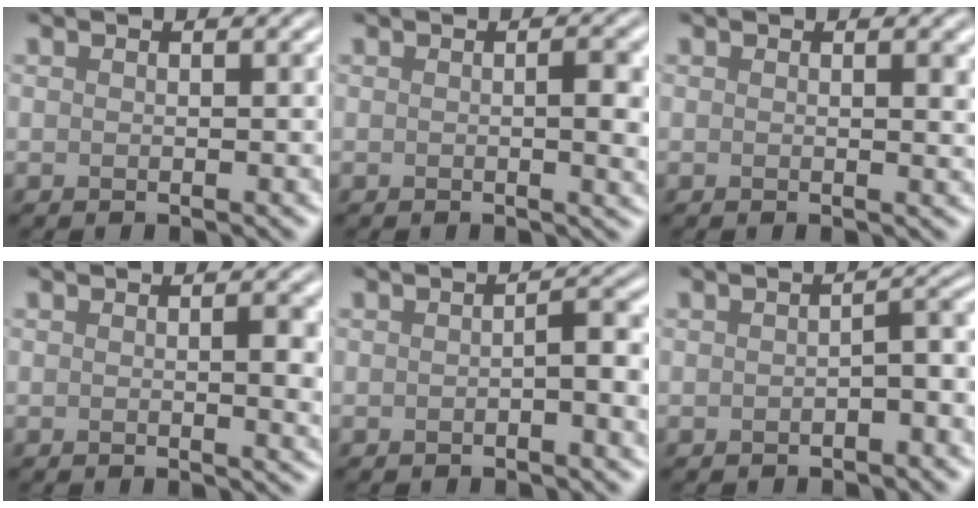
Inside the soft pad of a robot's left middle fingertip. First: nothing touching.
{"total": 2.9, "force": [0.1, 0.6, 2.8], "torque": [-0.039, -0.001, 0.000]}
{"total": 1.2, "force": [0.3, 0.3, 1.1], "torque": [-0.012, -0.002, 0.003]}
{"total": 2.6, "force": [0.2, 0.6, 2.5], "torque": [-0.032, -0.002, 0.000]}
{"total": 2.7, "force": [-0.5, 0.5, 2.6], "torque": [-0.040, 0.006, -0.008]}
{"total": 2.2, "force": [-0.9, 0.6, 1.9], "torque": [-0.030, 0.007, -0.013]}